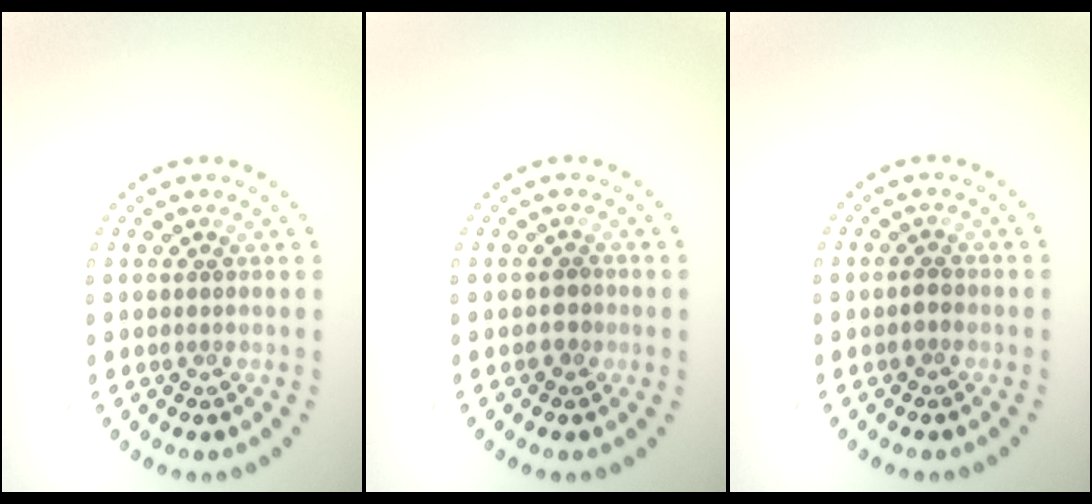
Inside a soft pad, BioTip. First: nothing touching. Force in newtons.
{"total": 1.2, "press": 1.1, "slide": 0.4}
{"total": 1.1, "press": 1.1, "slide": 0.2}